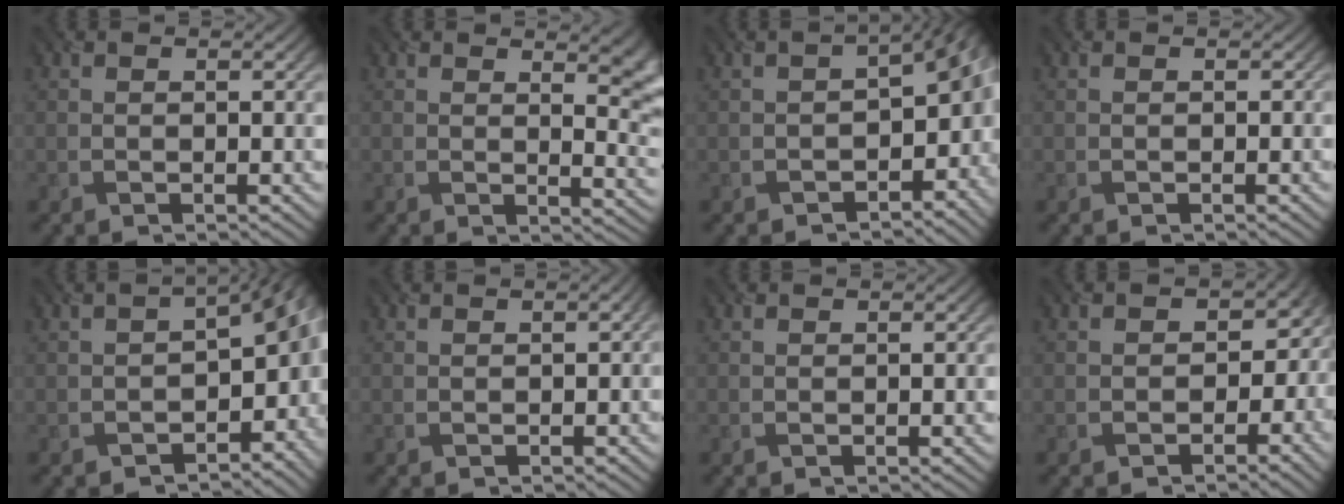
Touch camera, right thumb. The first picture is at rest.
{"total": 7.8, "force": [2.8, 3.5, 6.4], "torque": [-0.054, 0.002, 0.043]}
{"total": 7.9, "force": [-3.4, 4.6, 5.5], "torque": [-0.062, -0.030, -0.046]}
{"total": 0.6, "force": [-0.4, 0.3, -0.4], "torque": [0.007, -0.005, -0.003]}
{"total": 9.8, "force": [-3.8, 5.5, 7.1], "torque": [-0.084, -0.036, -0.040]}
{"total": 1.0, "force": [-0.4, 0.7, 0.6], "torque": [-0.012, -0.007, -0.001]}
{"total": 0.9, "force": [-0.2, 0.2, 0.9], "torque": [-0.011, 0.000, -0.003]}
{"total": 3.5, "force": [-1.7, 2.9, 0.8], "torque": [0.005, -0.011, -0.024]}